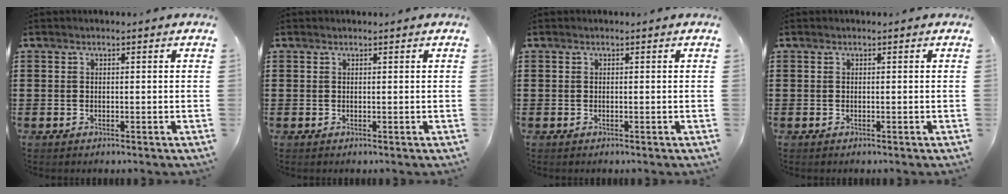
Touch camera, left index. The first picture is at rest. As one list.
[{"total": 0.0}, {"total": 0.0}, {"total": 0.0}]